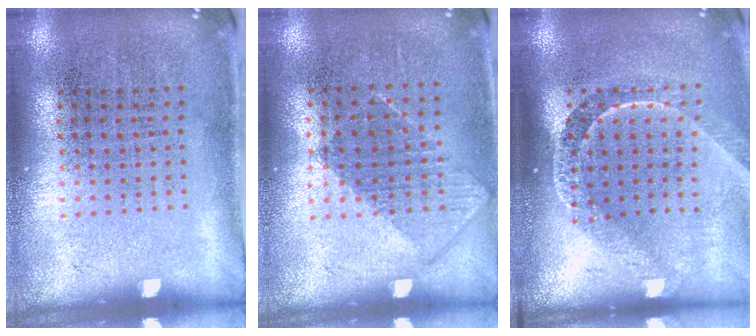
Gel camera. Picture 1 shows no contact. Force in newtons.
{"total": 0.8, "press": 0.8, "slide": 0.3}
{"total": 2.1, "press": 1.5, "slide": 1.5}